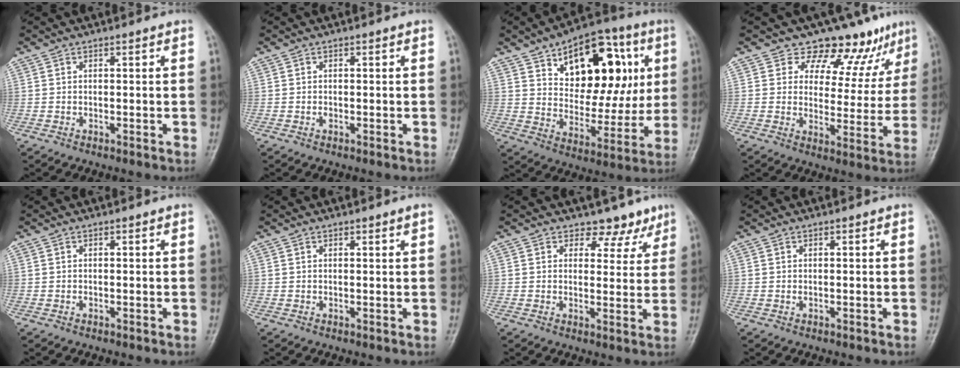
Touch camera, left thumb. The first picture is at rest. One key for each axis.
{"total": 0.6, "fx": -0.1, "fy": 0.5, "fz": 0.2, "tx": -0.001, "ty": 0.002, "tz": -0.001}
{"total": 22.3, "fx": 7.9, "fy": 12.7, "fz": 16.5, "tx": -0.177, "ty": -0.012, "tz": 0.122}
{"total": 10.9, "fx": 8.9, "fy": 5.5, "fz": 2.8, "tx": 0.008, "ty": -0.060, "tz": 0.110}
{"total": 0.0}
{"total": 0.7, "fx": 0.5, "fy": 0.1, "fz": 0.4, "tx": -0.005, "ty": -0.003, "tz": 0.009}
{"total": 5.3, "fx": 4.1, "fy": 3.4, "fz": 0.5, "tx": 0.025, "ty": -0.028, "tz": 0.045}
{"total": 0.0}